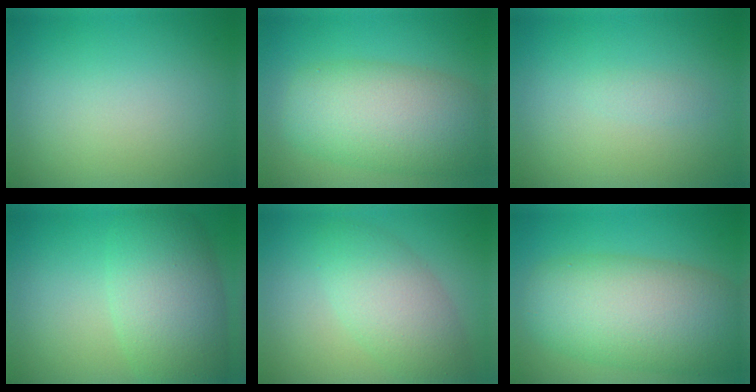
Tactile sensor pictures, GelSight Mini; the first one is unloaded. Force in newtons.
{"total": 8.5, "press": 8.5, "slide": 0.2}
{"total": 0.6, "press": 0.6, "slide": 0.0}
{"total": 7.5, "press": 7.5, "slide": 0.1}
{"total": 4.9, "press": 4.9, "slide": 0.1}
{"total": 10.0, "press": 10.0, "slide": 0.9}